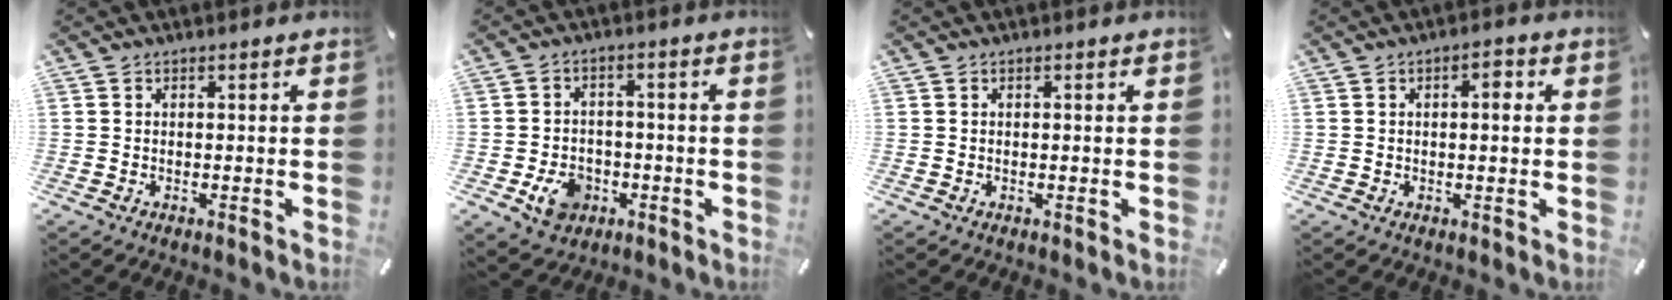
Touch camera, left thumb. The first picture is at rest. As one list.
[{"total": 7.8, "force": [-2.7, 6.4, 3.5], "torque": [-0.068, 0.011, -0.050]}, {"total": 0.0}, {"total": 3.3, "force": [0.6, 1.7, 2.8], "torque": [-0.042, 0.003, 0.004]}]